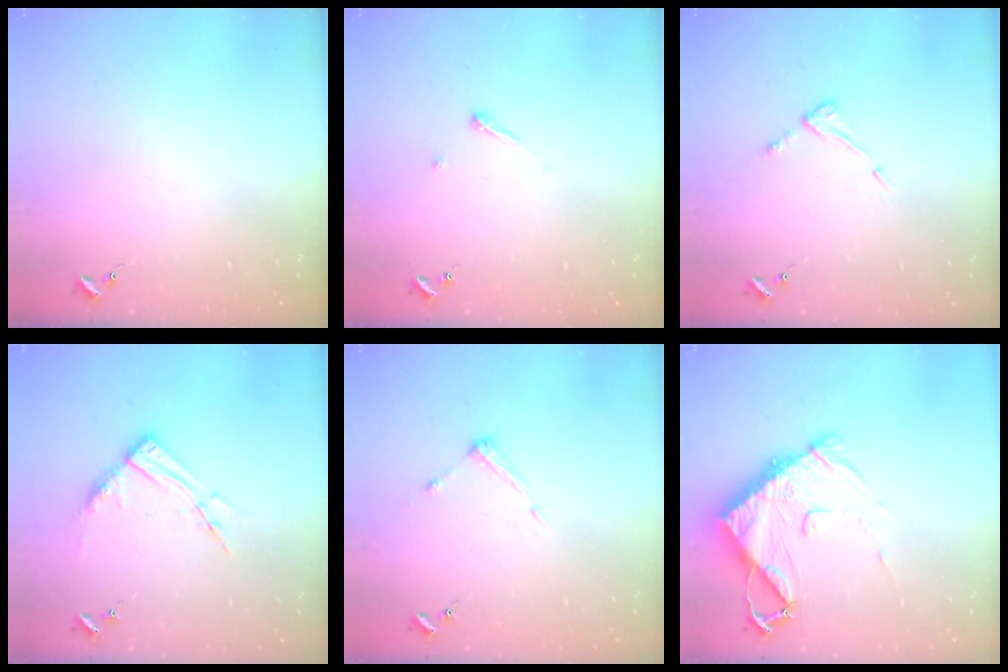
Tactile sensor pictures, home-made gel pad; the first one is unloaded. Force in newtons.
{"total": 3.4, "press": 3.4, "slide": 0.4}
{"total": 5.2, "press": 5.1, "slide": 0.6}
{"total": 10.3, "press": 10.2, "slide": 1.0}
{"total": 5.6, "press": 5.5, "slide": 0.7}
{"total": 10.9, "press": 10.8, "slide": 1.4}